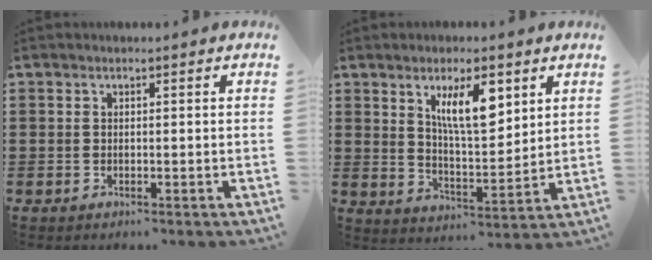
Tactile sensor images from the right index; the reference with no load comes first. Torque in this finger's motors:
{"motor_torque": [0.63, 0.45, 0.72, 0.16]}